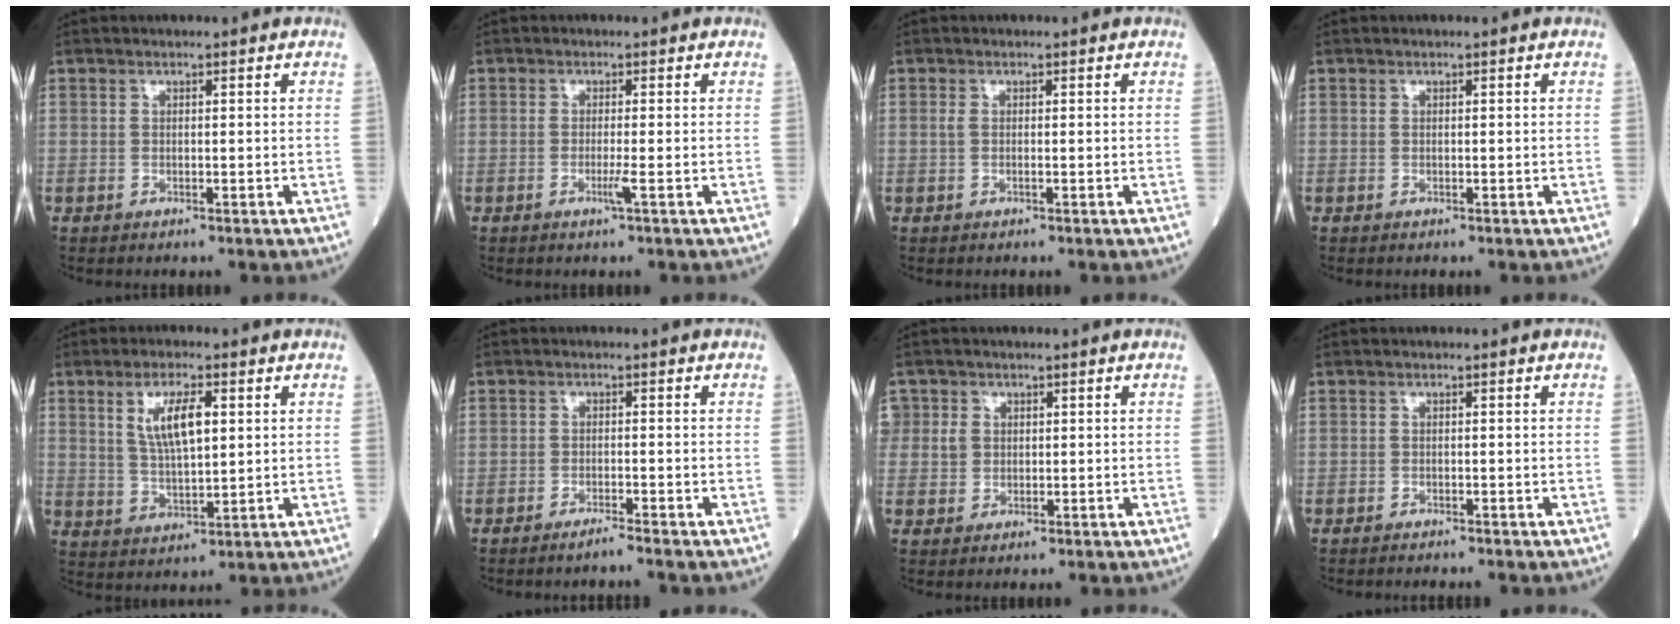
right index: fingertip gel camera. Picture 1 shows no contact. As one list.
[{"total": 1.5, "force": [-0.6, -0.4, 1.3], "torque": [-0.026, -0.003, -0.015]}, {"total": 0.6, "force": [0.0, 0.2, 0.5], "torque": [-0.014, 0.000, -0.004]}, {"total": 0.0}, {"total": 7.4, "force": [2.4, 2.1, 6.6], "torque": [-0.126, 0.002, 0.050]}, {"total": 1.9, "force": [-1.7, -0.6, 0.7], "torque": [-0.012, 0.001, -0.032]}, {"total": 2.2, "force": [0.4, 2.1, 0.4], "torque": [0.000, 0.005, 0.006]}, {"total": 2.0, "force": [-1.9, 0.0, 0.6], "torque": [-0.007, -0.002, -0.024]}]